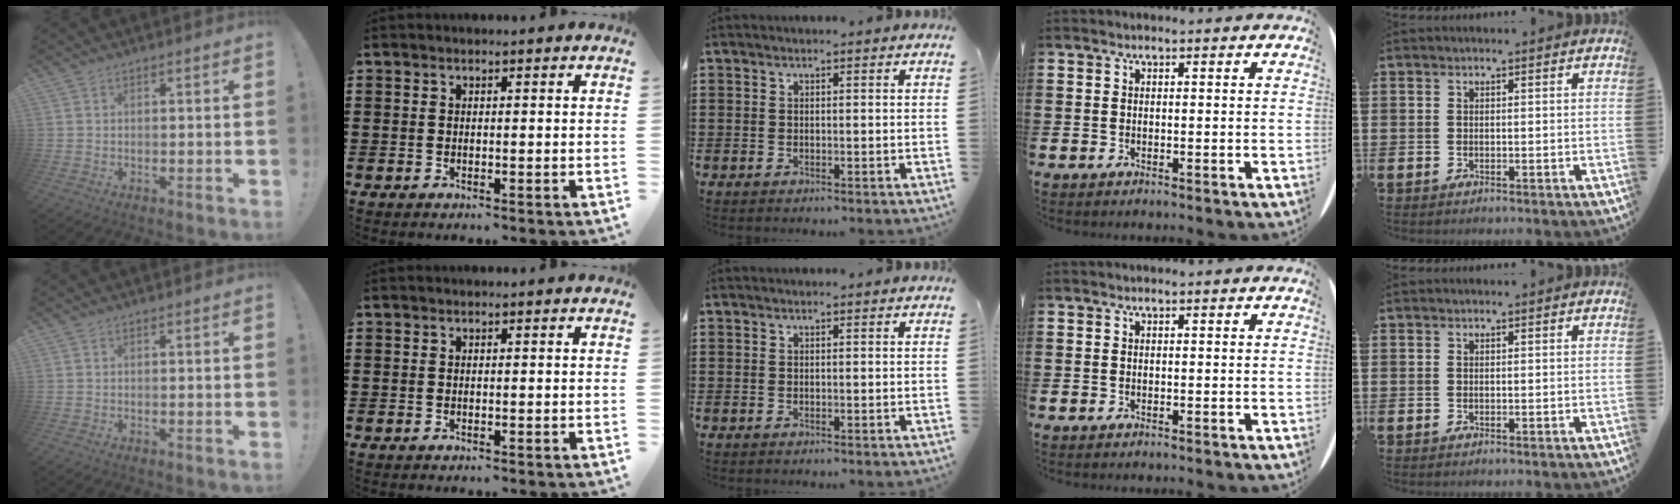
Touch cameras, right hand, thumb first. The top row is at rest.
{}